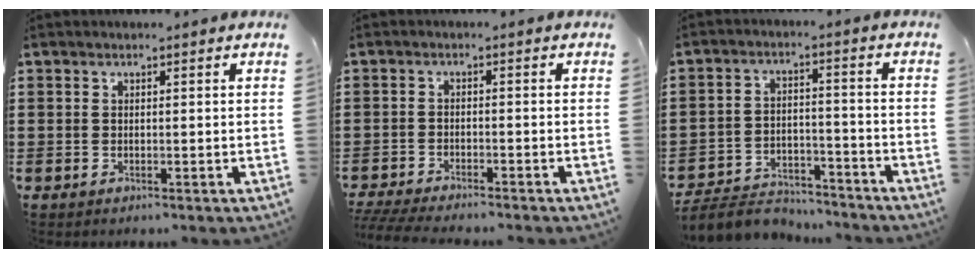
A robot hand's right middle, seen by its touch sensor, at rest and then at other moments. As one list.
[{"total": 3.3, "force": [-3.2, 0.1, 0.8], "torque": [-0.028, -0.008, -0.070]}, {"total": 6.4, "force": [-6.2, 1.3, 1.1], "torque": [-0.027, 0.010, -0.123]}]